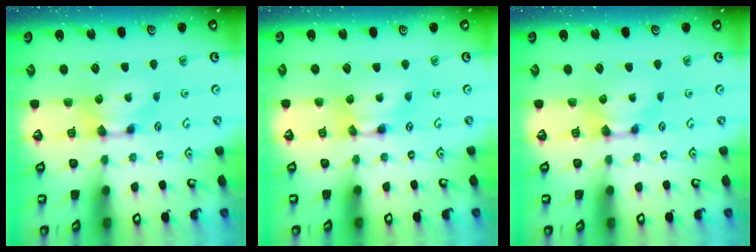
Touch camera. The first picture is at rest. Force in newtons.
{"total": 1.7, "press": 1.7, "slide": 0.1}
{"total": 0.0}